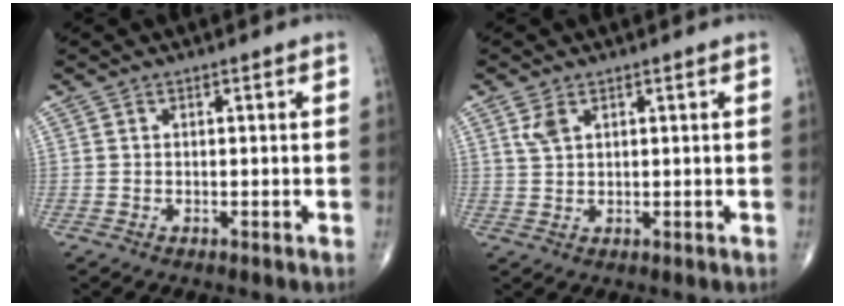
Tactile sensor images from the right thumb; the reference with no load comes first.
{"total": 2.8, "force": [1.5, 1.4, 1.9], "torque": [-0.040, 0.002, 0.037]}